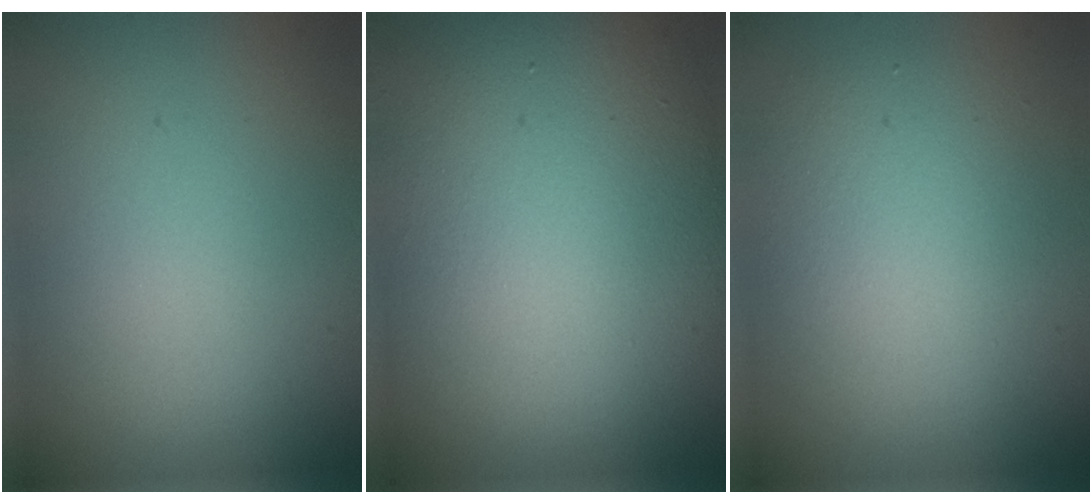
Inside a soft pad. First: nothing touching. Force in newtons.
{"total": 13.5, "press": 13.4, "slide": 0.5}
{"total": 4.0, "press": 4.0, "slide": 0.3}